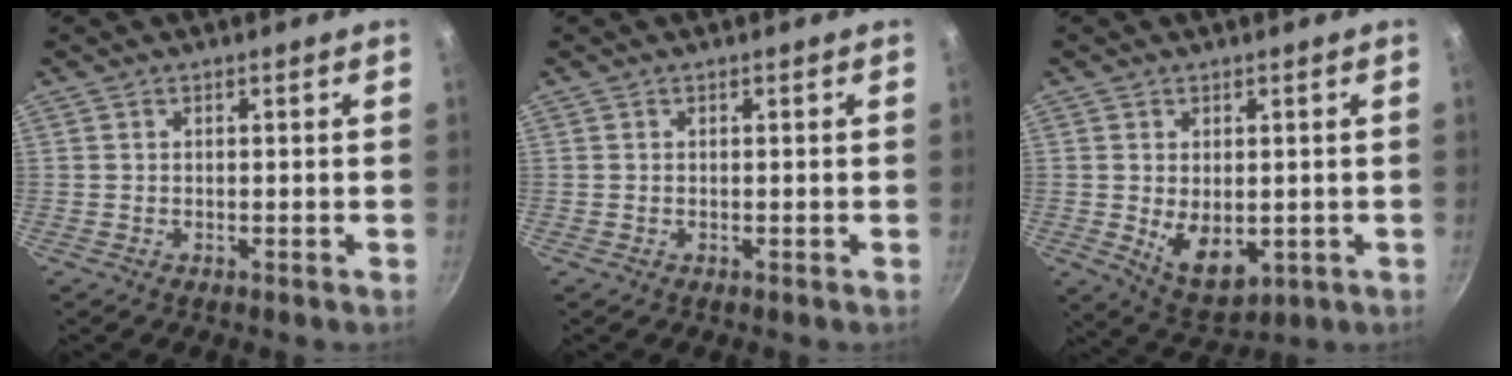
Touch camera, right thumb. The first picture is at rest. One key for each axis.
{"total": 0.0}
{"total": 8.2, "fx": -0.5, "fy": 5.1, "fz": 6.4, "tx": -0.087, "ty": -0.019, "tz": 0.012}